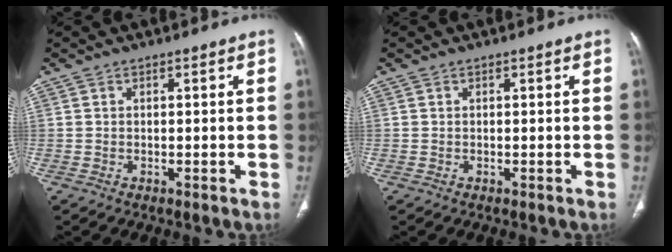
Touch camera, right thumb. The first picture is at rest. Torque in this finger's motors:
{"motor_torque": [1.61, 1.61, 0.16, -0.15, 0.04]}